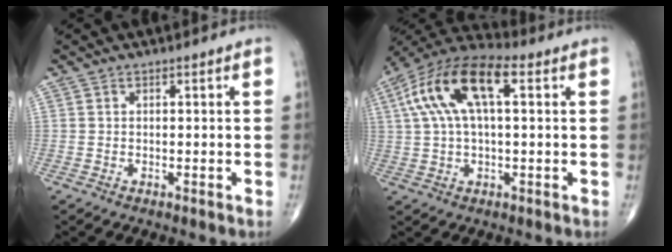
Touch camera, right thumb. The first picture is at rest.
{"total": 15.3, "force": [4.2, 6.5, 13.2], "torque": [-0.268, 0.040, 0.069]}